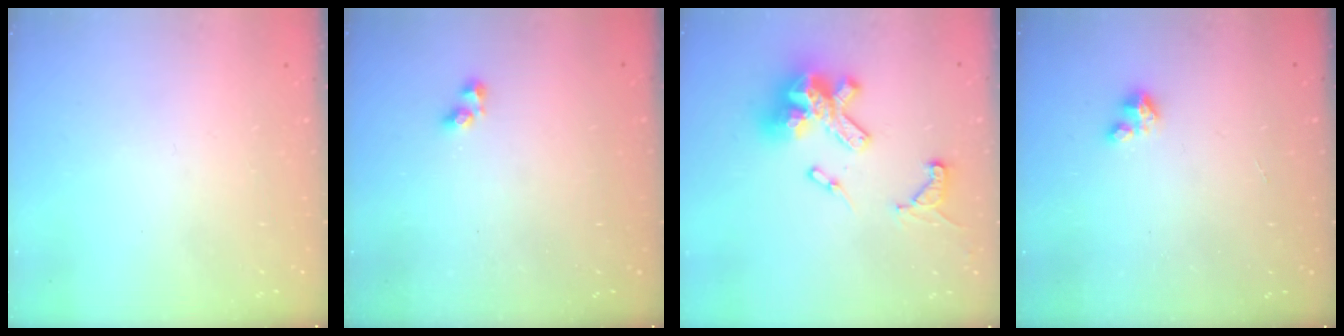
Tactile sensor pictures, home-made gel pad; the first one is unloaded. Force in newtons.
{"total": 3.0, "press": 3.0, "slide": 0.4}
{"total": 18.3, "press": 18.2, "slide": 1.6}
{"total": 2.3, "press": 2.3, "slide": 0.2}